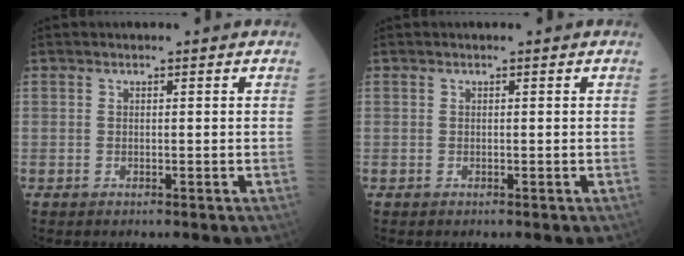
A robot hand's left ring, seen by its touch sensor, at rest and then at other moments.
{"total": 0.0}